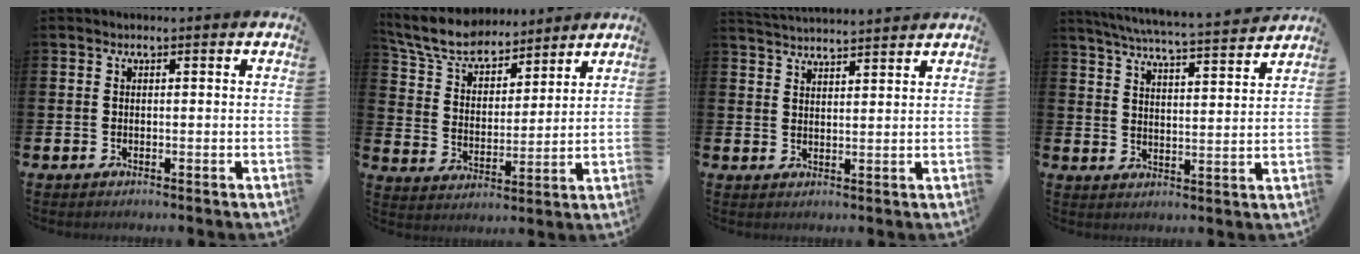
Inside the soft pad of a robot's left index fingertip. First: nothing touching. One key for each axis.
{"total": 7.8, "fx": 7.3, "fy": 2.3, "fz": 1.6, "tx": -0.067, "ty": -0.044, "tz": 0.129}
{"total": 3.7, "fx": 3.7, "fy": -0.2, "fz": 0.0, "tx": -0.006, "ty": -0.024, "tz": 0.067}
{"total": 6.0, "fx": 5.8, "fy": -0.1, "fz": 1.7, "tx": -0.047, "ty": -0.050, "tz": 0.099}